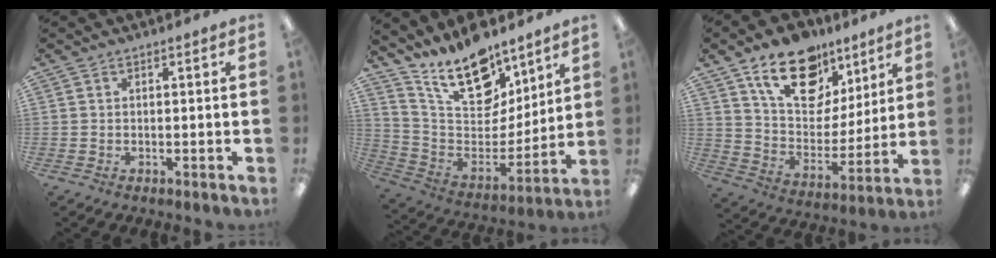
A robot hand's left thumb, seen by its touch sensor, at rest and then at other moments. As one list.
[{"total": 18.7, "force": [14.1, 8.8, 8.6], "torque": [-0.153, -0.094, 0.254]}, {"total": 19.0, "force": [11.9, 11.6, 9.2], "torque": [-0.141, -0.064, 0.213]}]